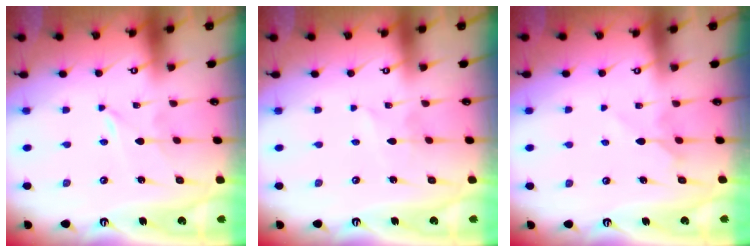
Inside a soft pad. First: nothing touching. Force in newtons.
{"total": 1.5, "press": 1.5, "slide": 0.2}
{"total": 5.7, "press": 5.6, "slide": 0.6}